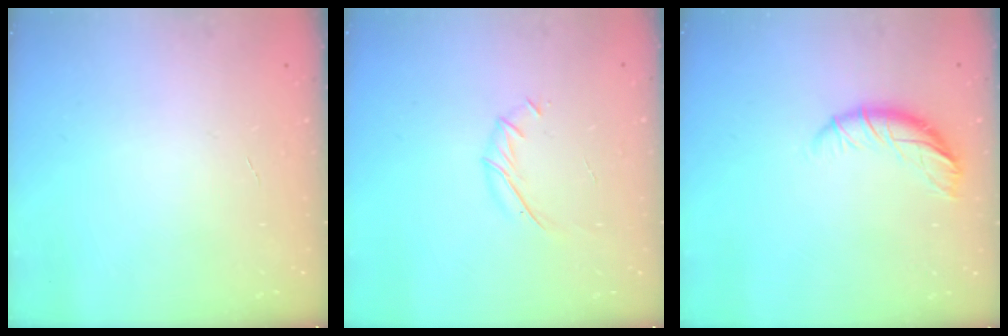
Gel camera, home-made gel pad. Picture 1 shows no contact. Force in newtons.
{"total": 6.3, "press": 6.2, "slide": 1.2}
{"total": 9.5, "press": 9.5, "slide": 0.3}